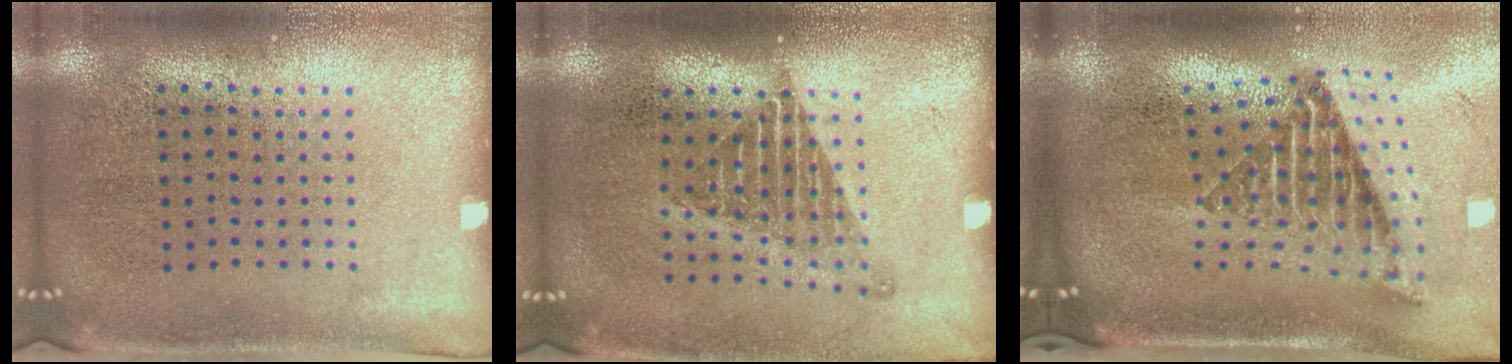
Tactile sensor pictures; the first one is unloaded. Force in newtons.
{"total": 1.2, "press": 1.0, "slide": 0.7}
{"total": 2.7, "press": 1.7, "slide": 2.1}